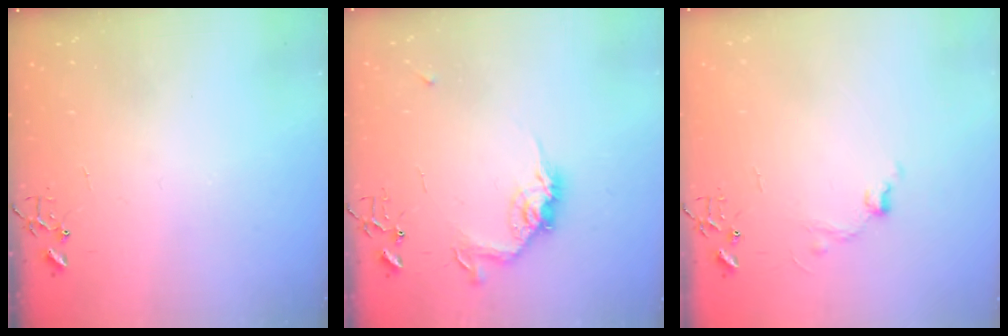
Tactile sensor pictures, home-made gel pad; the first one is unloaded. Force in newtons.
{"total": 10.9, "press": 10.9, "slide": 0.5}
{"total": 6.8, "press": 6.8, "slide": 0.7}